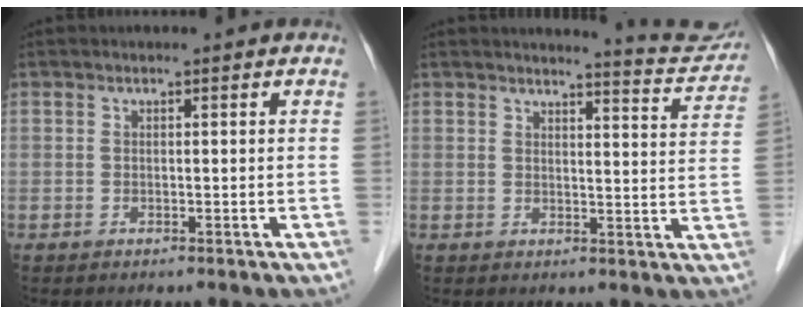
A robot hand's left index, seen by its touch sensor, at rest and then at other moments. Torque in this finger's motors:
{"motor_torque": [0.54, -0.67, 0.06, -0.01]}